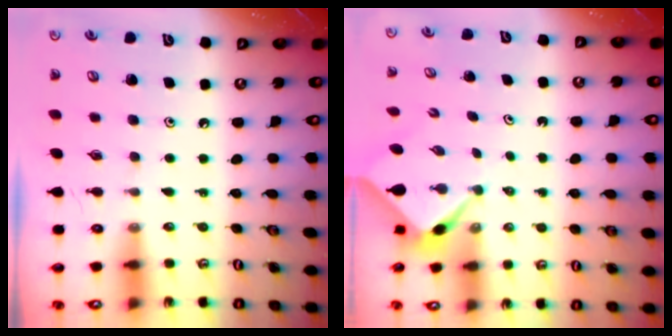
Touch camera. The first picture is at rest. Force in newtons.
{"total": 2.3, "press": 2.3, "slide": 0.3}